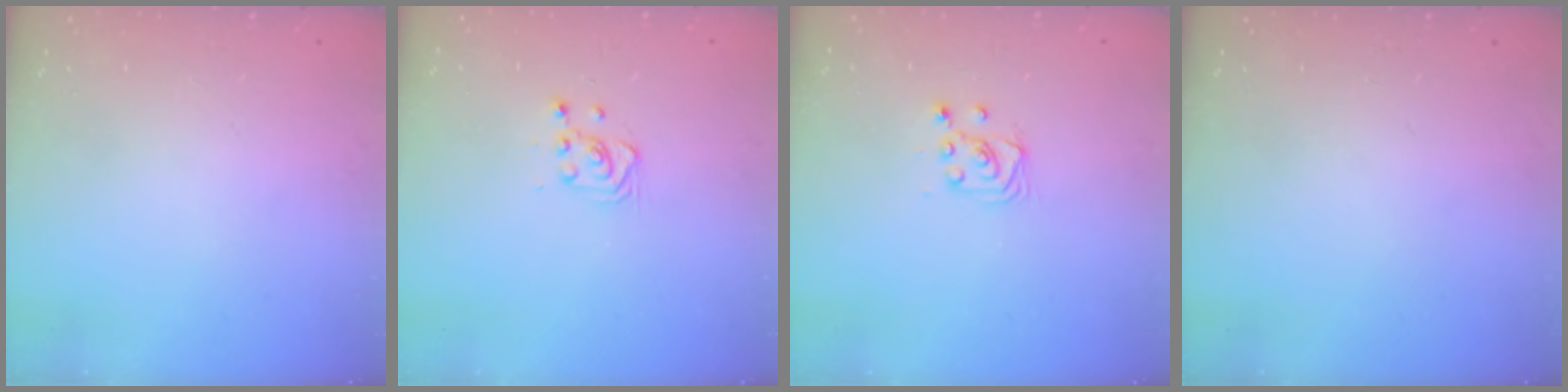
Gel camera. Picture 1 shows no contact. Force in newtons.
{"total": 3.6, "press": 3.5, "slide": 0.8}
{"total": 3.5, "press": 3.5, "slide": 0.4}
{"total": 0.0}